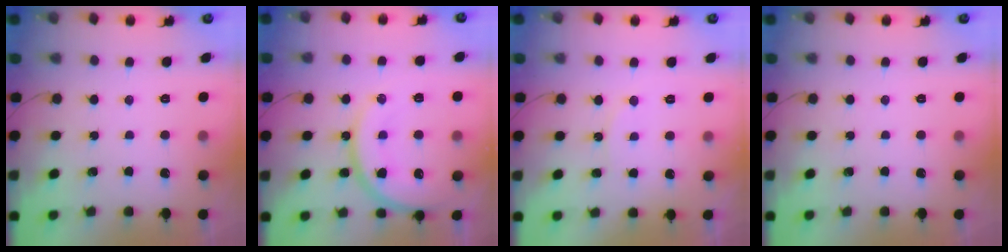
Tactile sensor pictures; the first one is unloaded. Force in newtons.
{"total": 18.2, "press": 18.0, "slide": 2.0}
{"total": 5.1, "press": 5.1, "slide": 0.5}
{"total": 0.0}